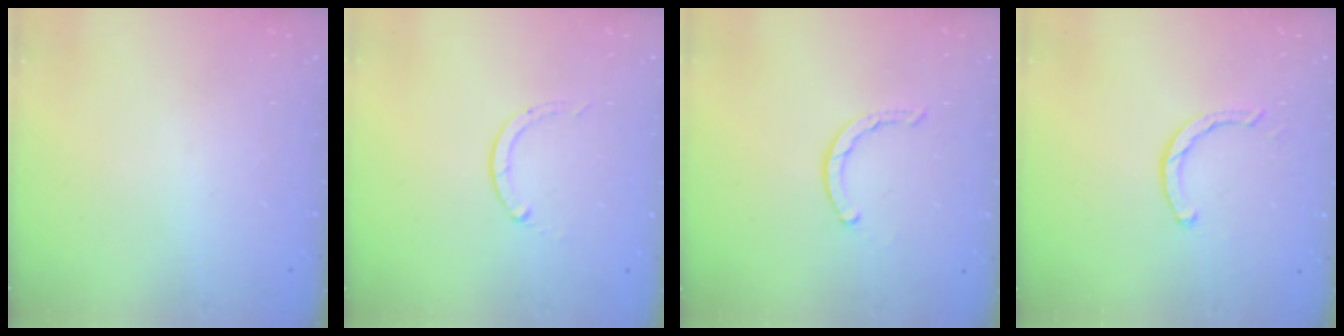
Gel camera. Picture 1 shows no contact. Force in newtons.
{"total": 0.0}
{"total": 1.7, "press": 1.6, "slide": 0.3}
{"total": 2.5, "press": 2.5, "slide": 0.1}